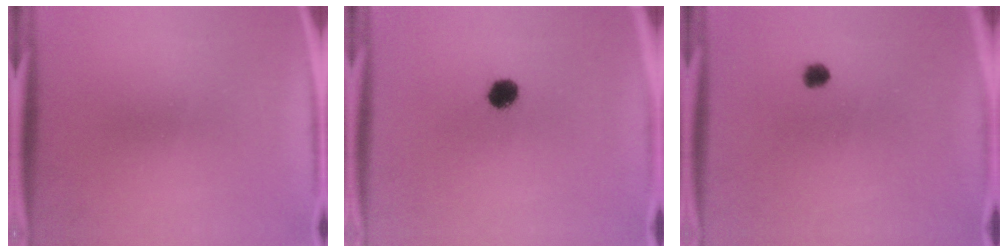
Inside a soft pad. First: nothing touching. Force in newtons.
{"total": 4.3}
{"total": 1.7}